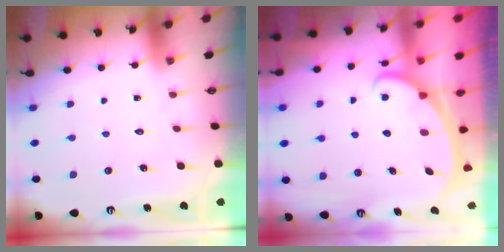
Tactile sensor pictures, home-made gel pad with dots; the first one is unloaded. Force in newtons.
{"total": 2.3, "press": 2.3, "slide": 0.3}